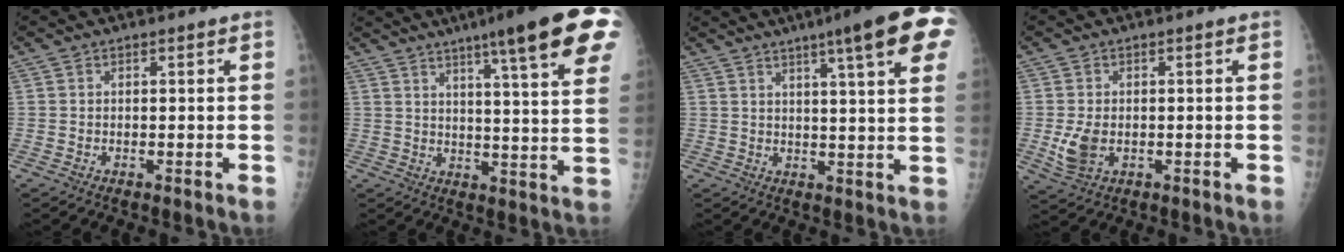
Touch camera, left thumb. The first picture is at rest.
{"total": 20.5, "force": [11.9, 2.2, 16.6], "torque": [-0.213, -0.034, 0.149]}
{"total": 15.5, "force": [8.0, 1.6, 13.2], "torque": [-0.162, -0.016, 0.093]}
{"total": 5.1, "force": [-0.9, 3.4, 3.7], "torque": [-0.074, -0.001, -0.009]}